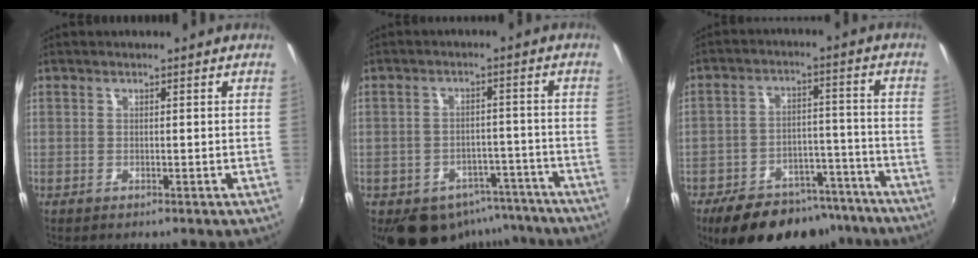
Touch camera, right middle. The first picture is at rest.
{"total": 12.7, "force": [-9.0, 7.9, 4.1], "torque": [-0.084, 0.015, -0.095]}
{"total": 18.9, "force": [-14.8, 9.0, 7.6], "torque": [-0.147, 0.031, -0.196]}